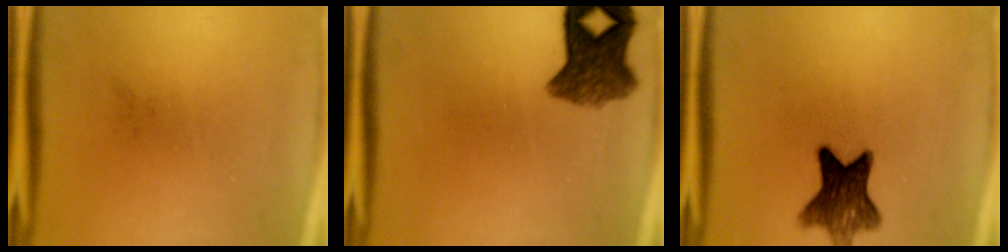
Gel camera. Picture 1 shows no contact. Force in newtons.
{"total": 7.1}
{"total": 9.2}